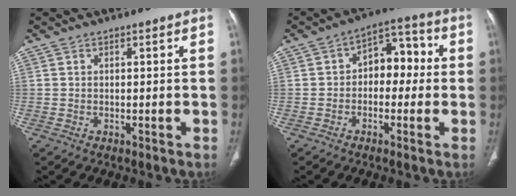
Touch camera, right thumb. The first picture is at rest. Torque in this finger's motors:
{"motor_torque": [-0.48, 0.74, 0.24, 0.42, 0.15]}